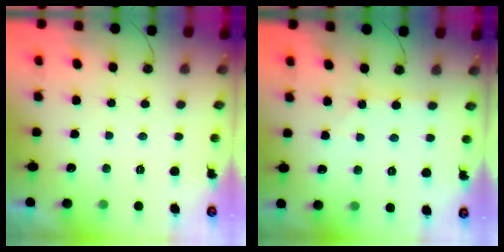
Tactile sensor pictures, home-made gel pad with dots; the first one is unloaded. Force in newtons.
{"total": 2.1, "press": 2.1, "slide": 0.3}